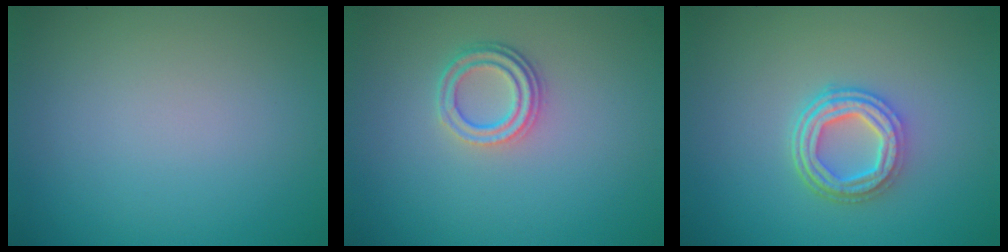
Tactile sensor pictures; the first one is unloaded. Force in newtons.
{"total": 2.8, "press": 2.3, "slide": 1.6}
{"total": 4.5, "press": 3.4, "slide": 3.0}